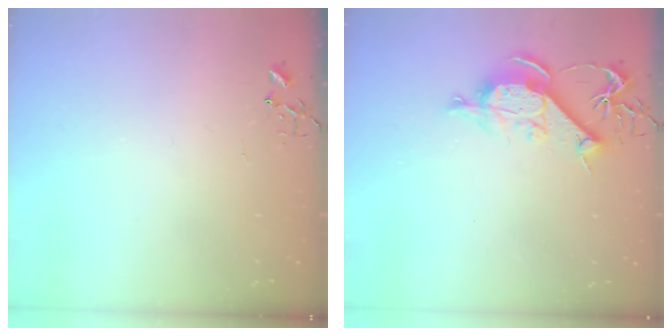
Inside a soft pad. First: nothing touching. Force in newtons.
{"total": 9.9, "press": 9.9, "slide": 0.6}